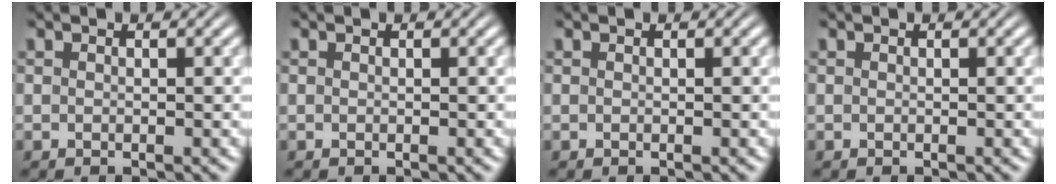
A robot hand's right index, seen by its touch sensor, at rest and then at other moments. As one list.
[{"total": 0.0}, {"total": 0.0}, {"total": 0.0}]